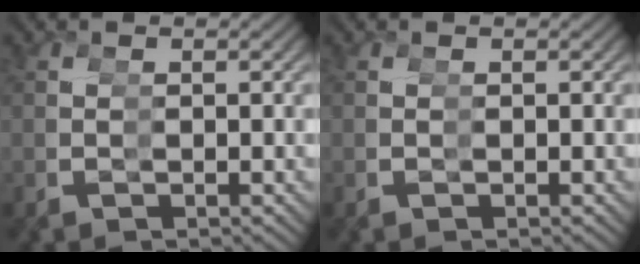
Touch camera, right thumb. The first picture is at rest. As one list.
[{"total": 0.0}]